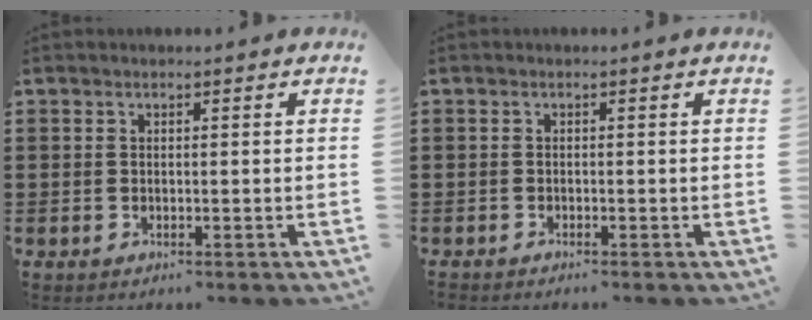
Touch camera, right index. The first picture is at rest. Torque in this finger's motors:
{"motor_torque": [-1.13, 1.01, -1.05, -0.05]}